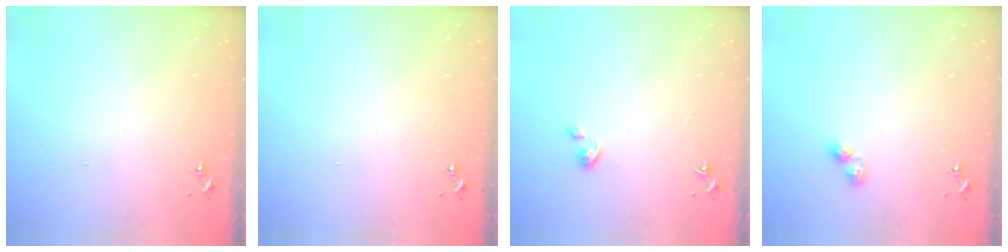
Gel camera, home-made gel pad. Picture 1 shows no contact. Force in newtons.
{"total": 0.0}
{"total": 2.6, "press": 2.6, "slide": 0.2}
{"total": 5.5, "press": 5.5, "slide": 0.4}